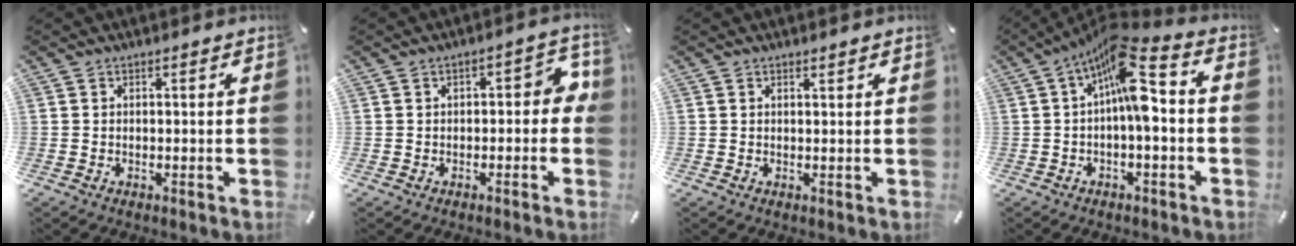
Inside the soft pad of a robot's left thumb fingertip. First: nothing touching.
{"total": 5.8, "force": [-0.6, 3.2, 4.7], "torque": [-0.063, 0.011, -0.018]}
{"total": 0.7, "force": [0.6, 0.1, 0.3], "torque": [-0.006, -0.003, 0.012]}
{"total": 12.7, "force": [1.9, 4.8, 11.6], "torque": [-0.199, -0.016, 0.029]}